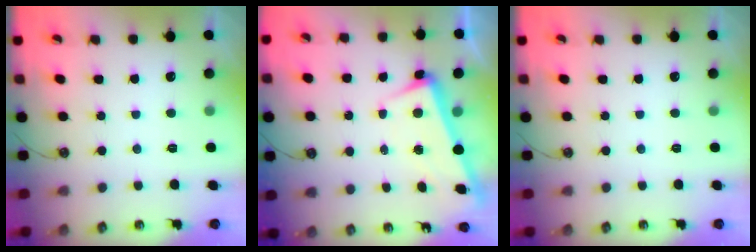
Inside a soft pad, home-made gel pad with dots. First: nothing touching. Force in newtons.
{"total": 3.3, "press": 3.1, "slide": 1.0}
{"total": 0.0}